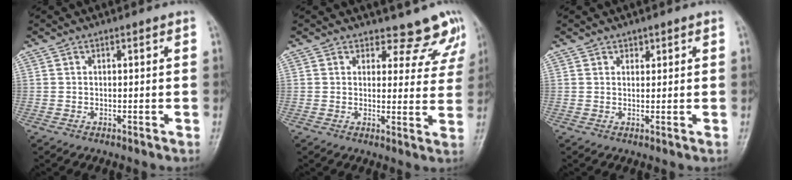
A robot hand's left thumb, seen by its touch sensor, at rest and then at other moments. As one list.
[{"total": 8.2, "force": [7.4, 3.7, 0.3], "torque": [0.044, -0.051, 0.065]}, {"total": 1.2, "force": [0.9, 0.8, 0.1], "torque": [0.013, -0.005, 0.009]}]